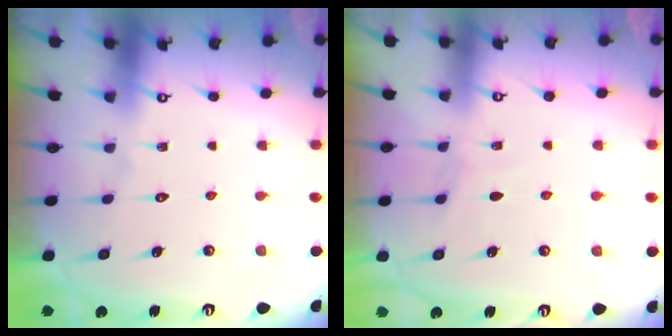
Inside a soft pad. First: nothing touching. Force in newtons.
{"total": 2.6, "press": 2.6, "slide": 0.3}